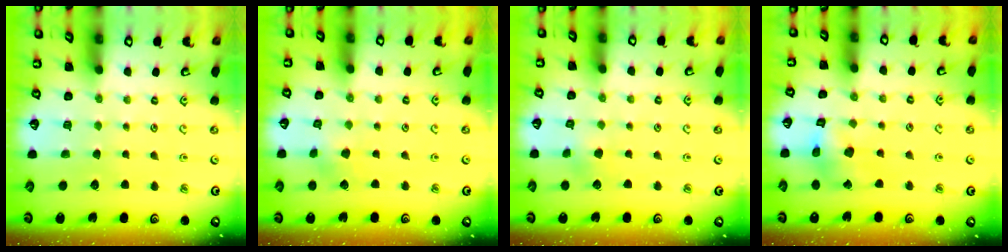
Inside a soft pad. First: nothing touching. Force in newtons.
{"total": 2.9, "press": 2.8, "slide": 0.8}
{"total": 3.8, "press": 3.7, "slide": 0.9}
{"total": 9.4, "press": 9.4, "slide": 0.9}